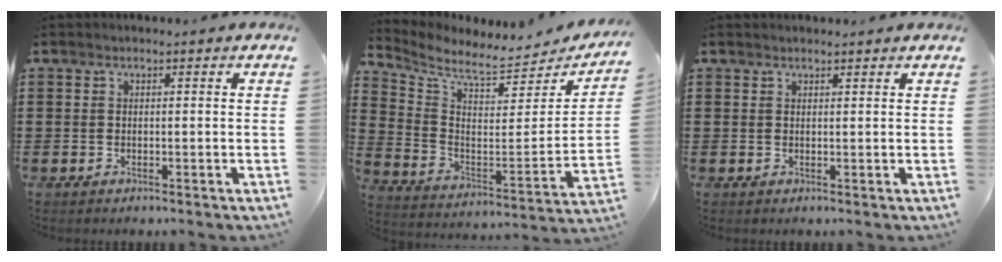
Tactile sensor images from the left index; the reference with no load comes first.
{"total": 6.0, "force": [5.5, 0.7, 2.3], "torque": [-0.074, -0.059, 0.090]}
{"total": 0.9, "force": [0.8, 0.1, 0.2], "torque": [-0.006, -0.001, 0.017]}